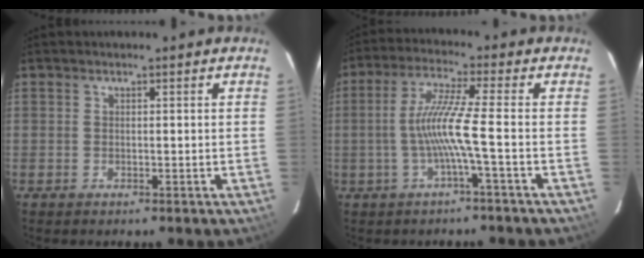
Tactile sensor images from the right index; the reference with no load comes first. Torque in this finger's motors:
{"motor_torque": [1.15, -0.40, 0.77, 0.19]}